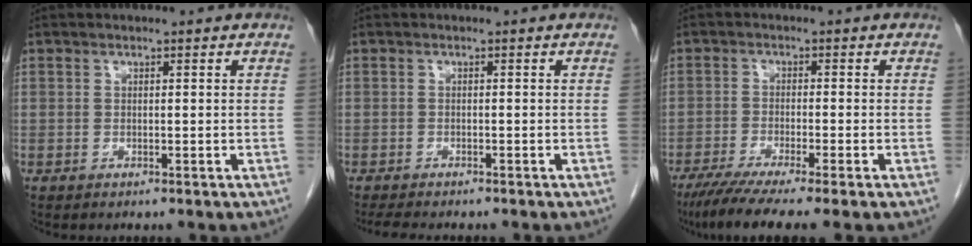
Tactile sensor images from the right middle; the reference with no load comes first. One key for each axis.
{"total": 4.8, "fx": -4.1, "fy": 1.0, "fz": 2.2, "tx": -0.034, "ty": -0.010, "tz": -0.061}
{"total": 8.7, "fx": -6.6, "fy": -0.5, "fz": 5.6, "tx": -0.086, "ty": -0.024, "tz": -0.107}